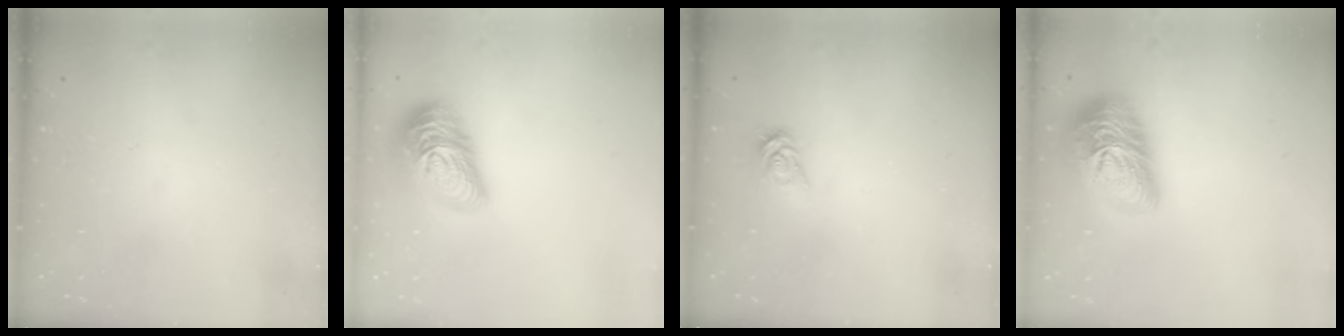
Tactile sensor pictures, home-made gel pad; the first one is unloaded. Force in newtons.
{"total": 18.1, "press": 18.0, "slide": 0.9}
{"total": 3.2, "press": 3.2, "slide": 0.3}
{"total": 21.3, "press": 21.2, "slide": 1.0}